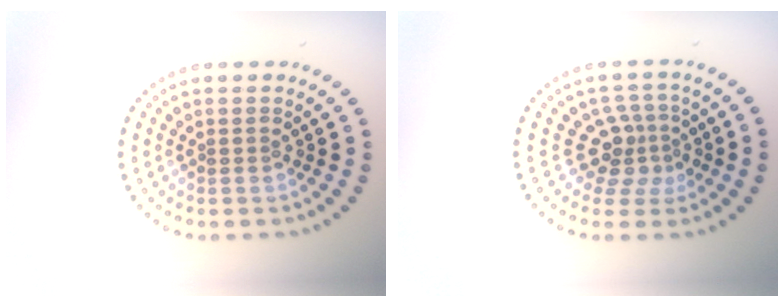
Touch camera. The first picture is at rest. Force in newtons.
{"total": 3.1, "press": 2.2, "slide": 2.3}